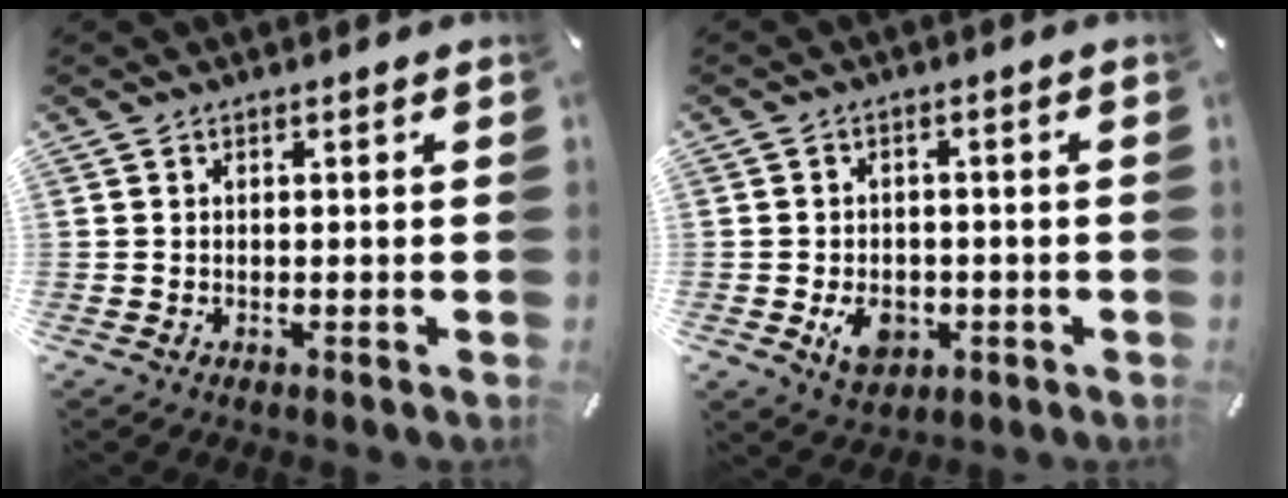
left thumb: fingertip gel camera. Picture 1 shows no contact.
{"total": 6.5, "force": [-1.9, 5.0, 3.6], "torque": [-0.062, 0.001, -0.035]}